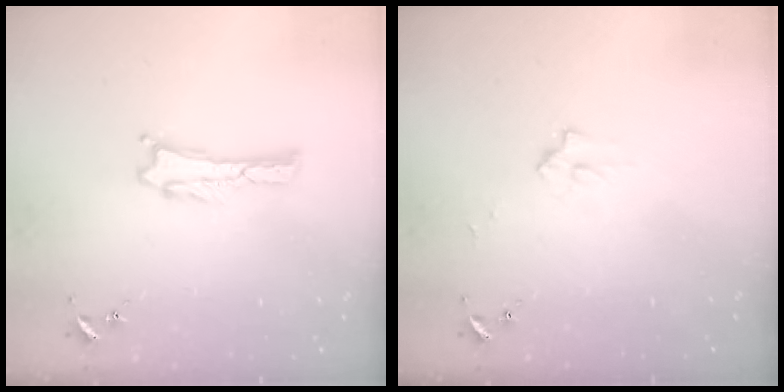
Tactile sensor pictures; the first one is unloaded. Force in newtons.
{"total": 2.2, "press": 2.2, "slide": 0.3}